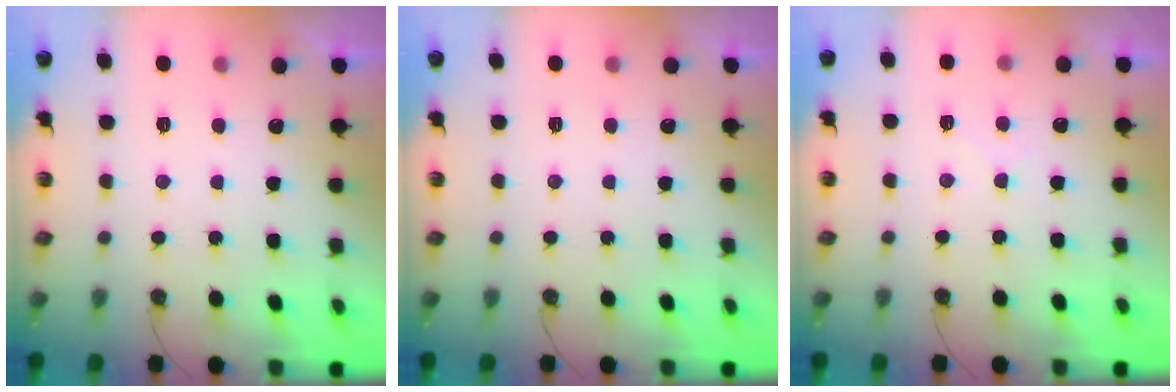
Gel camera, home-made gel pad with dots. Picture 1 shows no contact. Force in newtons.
{"total": 0.0}
{"total": 4.7, "press": 4.7, "slide": 0.6}